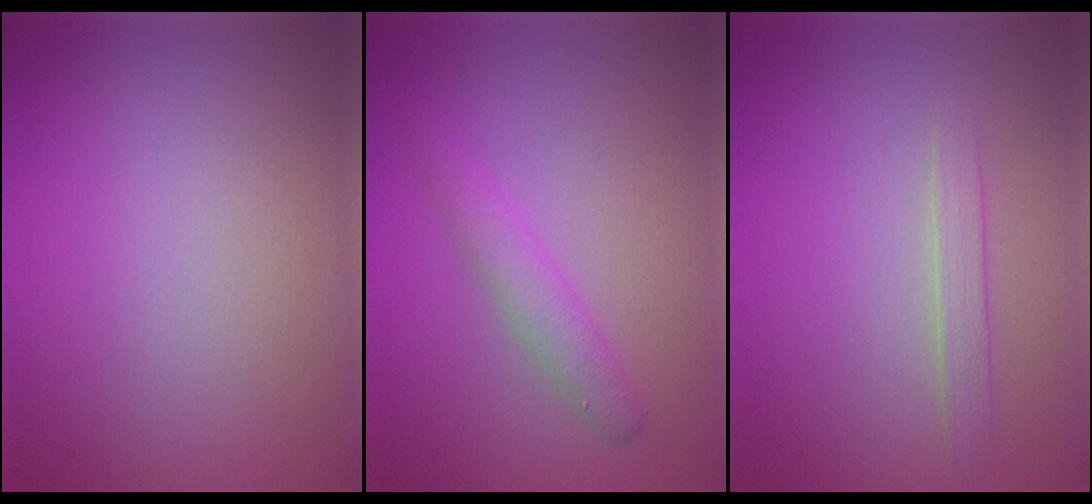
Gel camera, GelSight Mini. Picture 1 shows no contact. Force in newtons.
{"total": 2.1, "press": 2.1, "slide": 0.2}
{"total": 1.3, "press": 1.3, "slide": 0.1}